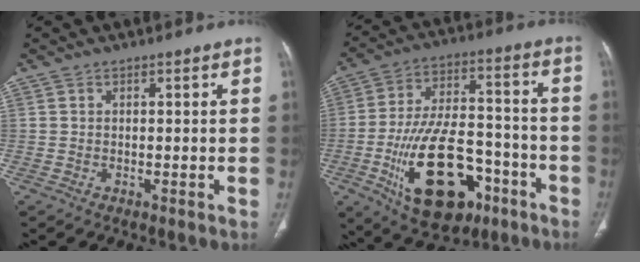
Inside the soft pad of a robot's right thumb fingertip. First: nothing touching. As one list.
[{"total": 22.2, "force": [-9.1, 11.9, 16.4], "torque": [-0.261, 0.049, -0.131]}]